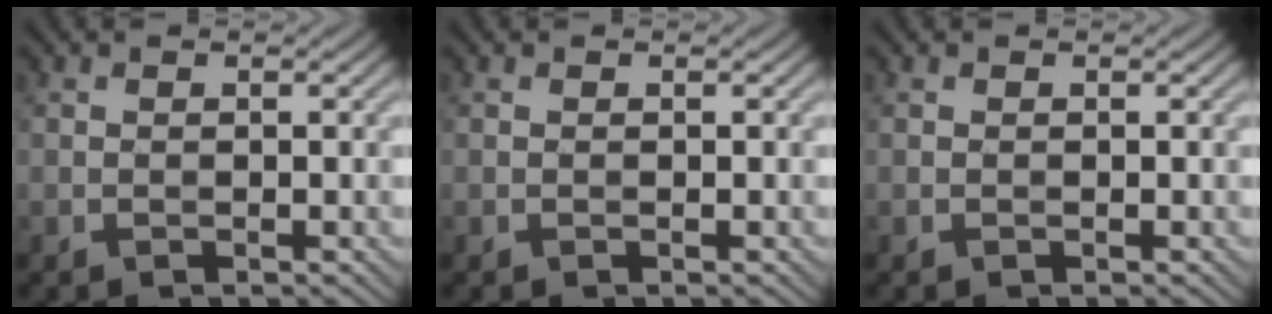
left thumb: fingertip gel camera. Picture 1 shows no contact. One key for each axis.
{"total": 0.0}
{"total": 0.0}